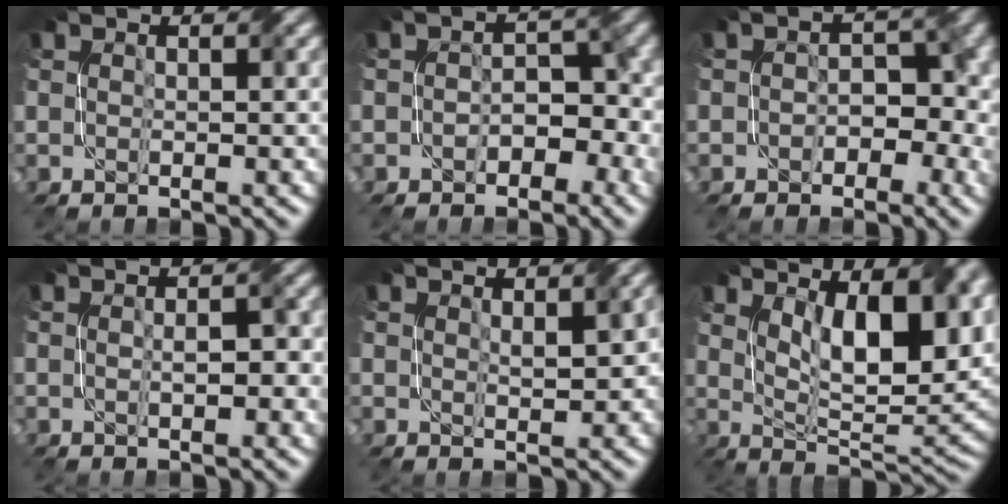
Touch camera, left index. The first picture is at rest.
{"total": 3.7, "force": [-1.3, 2.5, 2.4], "torque": [-0.020, 0.004, -0.017]}
{"total": 3.9, "force": [-1.0, 2.9, 2.5], "torque": [-0.016, -0.001, -0.012]}
{"total": 2.0, "force": [-0.1, 0.8, 1.8], "torque": [-0.029, 0.006, 0.006]}
{"total": 2.0, "force": [0.7, 0.7, 1.7], "torque": [-0.022, 0.006, 0.022]}
{"total": 10.6, "force": [4.0, 4.3, 8.9], "torque": [-0.117, 0.003, 0.071]}